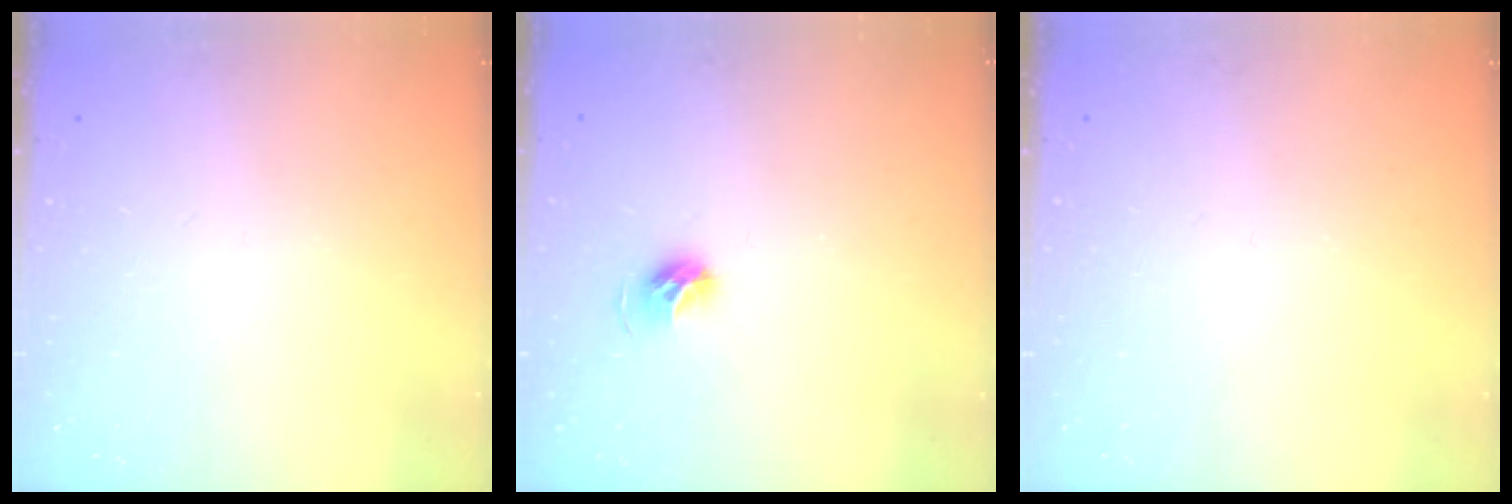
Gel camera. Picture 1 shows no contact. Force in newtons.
{"total": 6.6, "press": 6.5, "slide": 1.2}
{"total": 0.0}